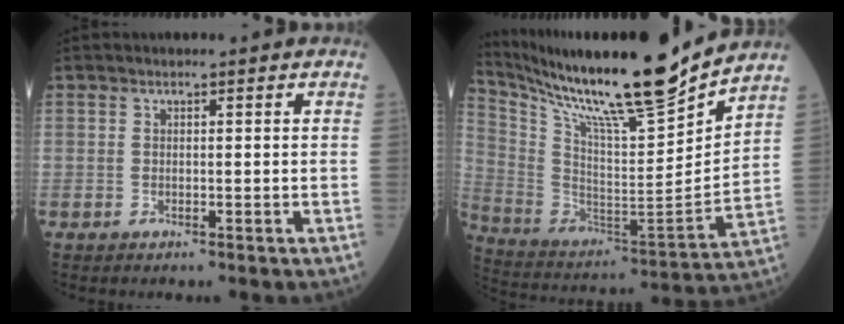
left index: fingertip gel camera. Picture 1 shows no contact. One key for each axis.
{"total": 23.1, "fx": 19.7, "fy": 0.2, "fz": 12.1, "tx": -0.226, "ty": -0.043, "tz": 0.334}